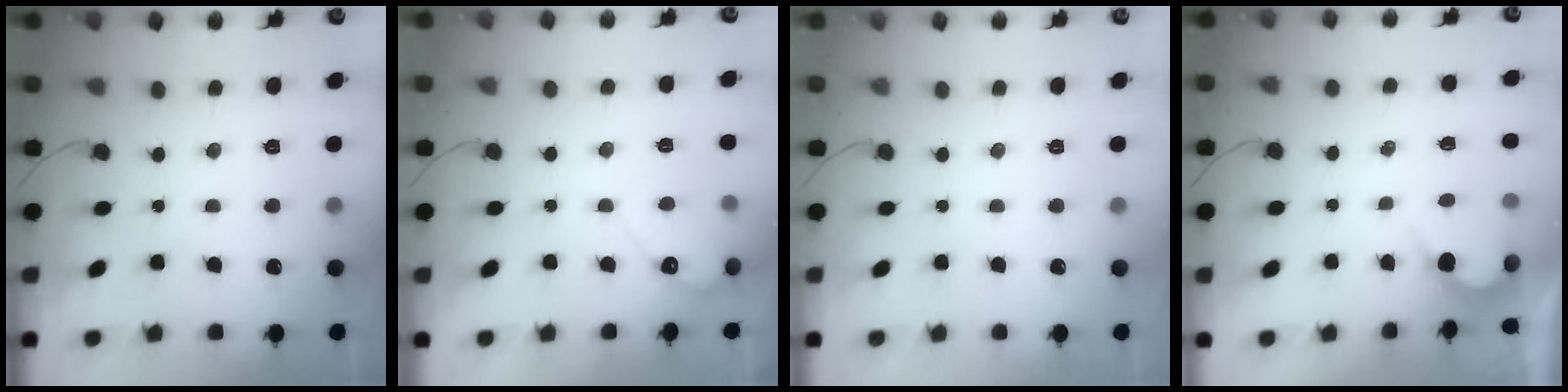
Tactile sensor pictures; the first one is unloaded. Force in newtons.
{"total": 3.8, "press": 3.7, "slide": 0.3}
{"total": 0.0}
{"total": 3.2, "press": 3.2, "slide": 0.2}